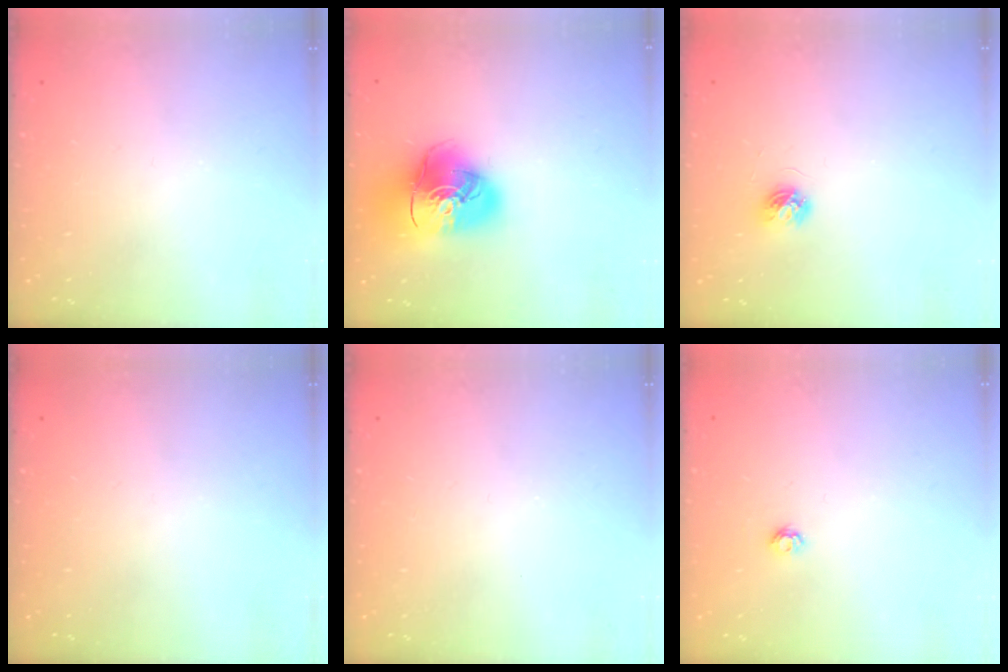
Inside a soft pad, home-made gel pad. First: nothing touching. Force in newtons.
{"total": 16.7, "press": 16.5, "slide": 2.0}
{"total": 4.6, "press": 4.6, "slide": 0.5}
{"total": 0.0}
{"total": 0.0}
{"total": 3.8, "press": 3.8, "slide": 0.6}